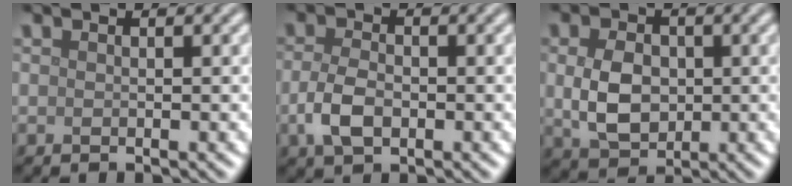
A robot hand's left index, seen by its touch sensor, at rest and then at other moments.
{"total": 3.3, "force": [-0.9, 1.9, 2.5], "torque": [-0.054, -0.004, -0.019]}
{"total": 4.7, "force": [0.0, 3.4, 3.2], "torque": [-0.070, -0.003, 0.002]}